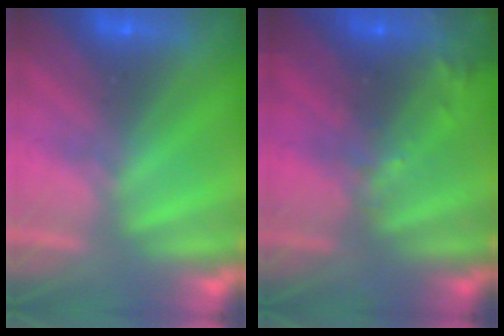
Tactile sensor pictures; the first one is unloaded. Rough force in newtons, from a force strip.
{"total": 6.4}